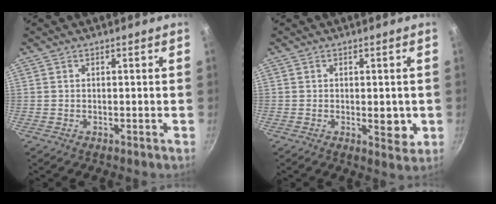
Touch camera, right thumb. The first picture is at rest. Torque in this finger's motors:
{"motor_torque": [2.92, 2.08, 1.31, -0.93, 0.39]}